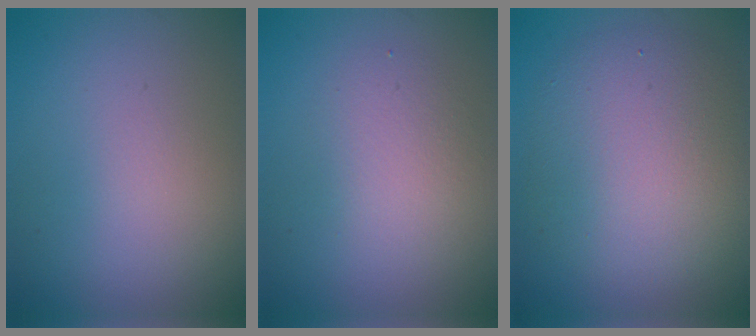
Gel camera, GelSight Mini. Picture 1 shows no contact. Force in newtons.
{"total": 2.4, "press": 2.4, "slide": 0.1}
{"total": 6.9, "press": 6.9, "slide": 0.7}